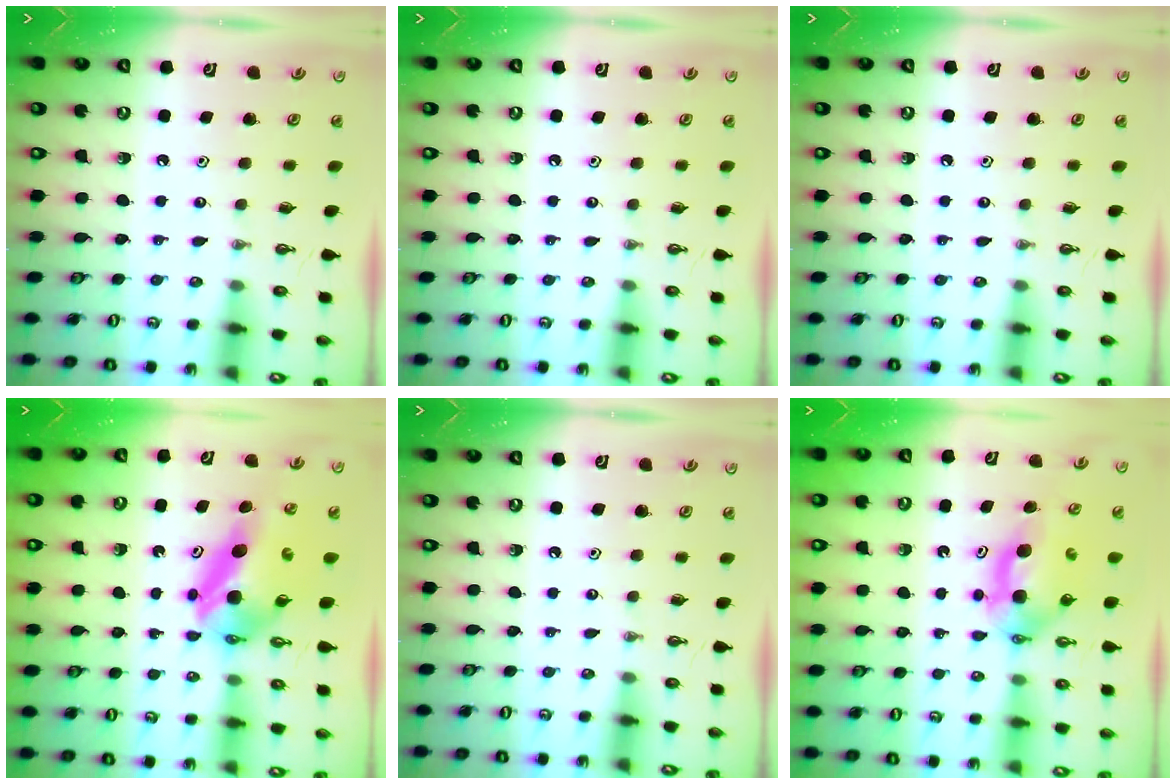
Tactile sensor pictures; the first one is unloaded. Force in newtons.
{"total": 0.0}
{"total": 0.0}
{"total": 6.5, "press": 6.4, "slide": 0.8}
{"total": 0.0}
{"total": 6.0, "press": 5.8, "slide": 1.5}